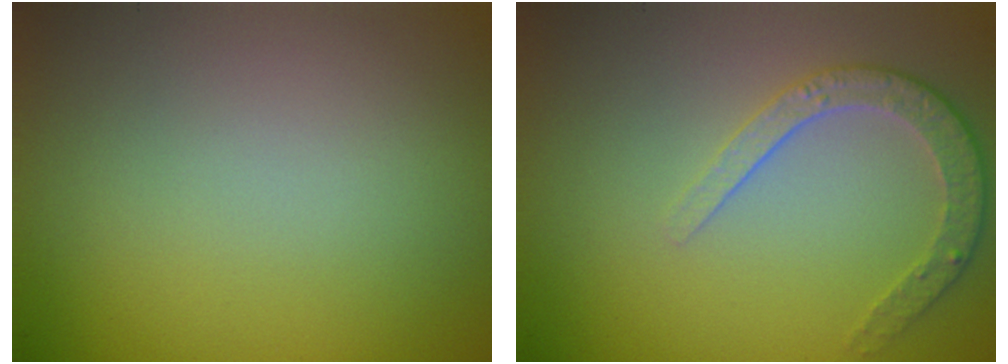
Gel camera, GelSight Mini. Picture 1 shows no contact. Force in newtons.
{"total": 2.6, "press": 2.5, "slide": 1.0}